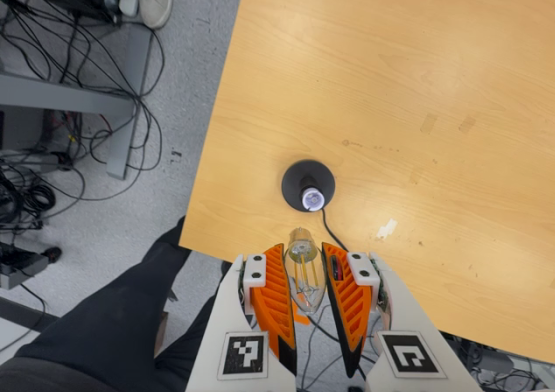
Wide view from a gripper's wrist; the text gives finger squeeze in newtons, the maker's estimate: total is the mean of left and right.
{"total": 15.4, "left": 16.1, "right": 14.6}